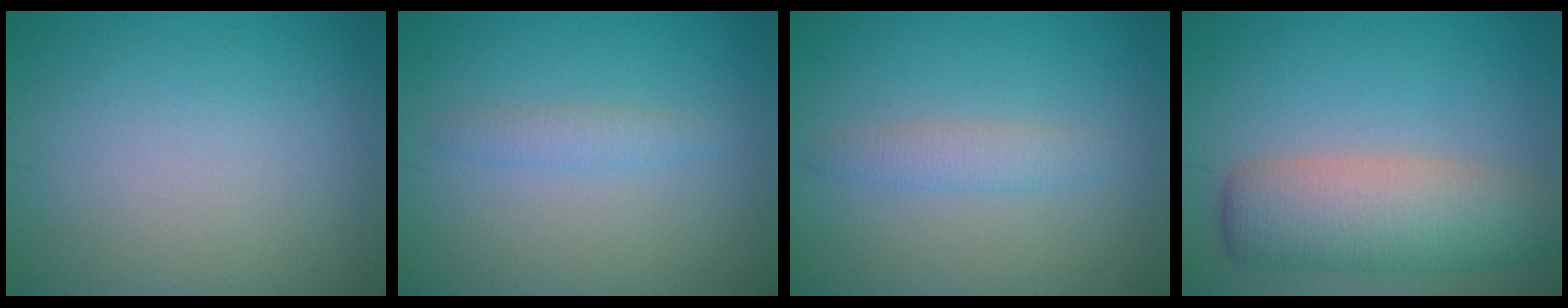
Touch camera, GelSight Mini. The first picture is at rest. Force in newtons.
{"total": 1.4, "press": 1.4, "slide": 0.1}
{"total": 1.9, "press": 1.9, "slide": 0.1}
{"total": 7.3, "press": 7.3, "slide": 0.4}